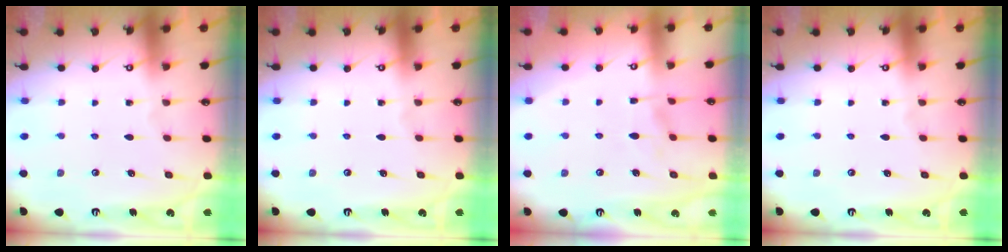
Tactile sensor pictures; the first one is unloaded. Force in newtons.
{"total": 0.0}
{"total": 2.4, "press": 2.3, "slide": 0.7}
{"total": 0.0}